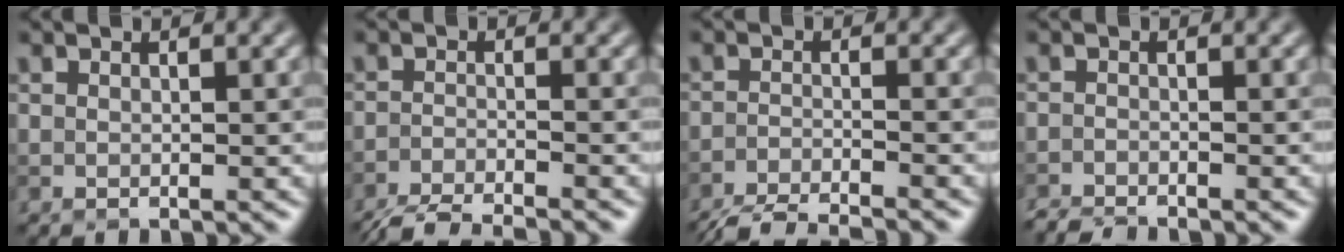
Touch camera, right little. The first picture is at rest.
{"total": 5.4, "force": [-4.9, 0.6, 2.2], "torque": [-0.041, -0.018, -0.089]}
{"total": 6.2, "force": [-5.8, 0.8, 2.2], "torque": [-0.042, -0.018, -0.098]}
{"total": 2.1, "force": [-2.0, 0.1, 0.4], "torque": [-0.009, -0.005, -0.040]}